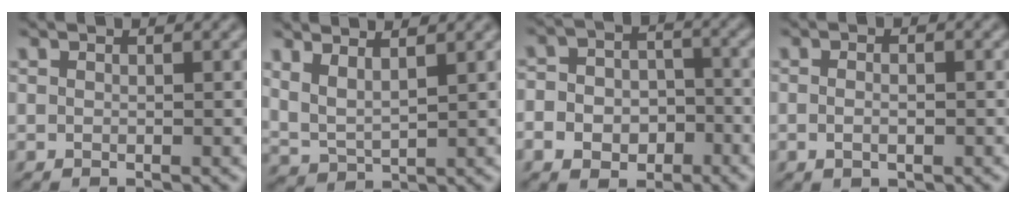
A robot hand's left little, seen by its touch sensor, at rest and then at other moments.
{"total": 3.0, "force": [1.8, 1.1, 2.2], "torque": [-0.058, -0.001, 0.039]}
{"total": 7.6, "force": [-3.4, 6.3, 2.8], "torque": [-0.053, -0.013, -0.075]}
{"total": 1.4, "force": [-0.5, 0.6, 1.2], "torque": [-0.021, 0.002, -0.010]}